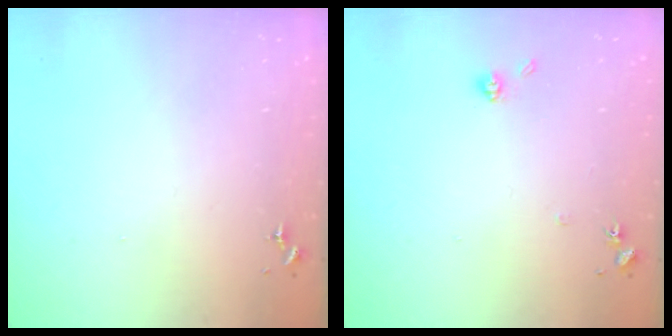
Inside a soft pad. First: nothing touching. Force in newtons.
{"total": 5.8, "press": 5.7, "slide": 1.1}